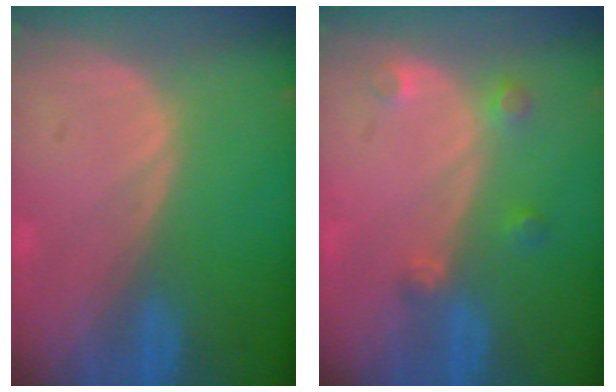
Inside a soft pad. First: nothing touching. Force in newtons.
{"total": 2.6, "press": 2.6, "slide": 0.5}